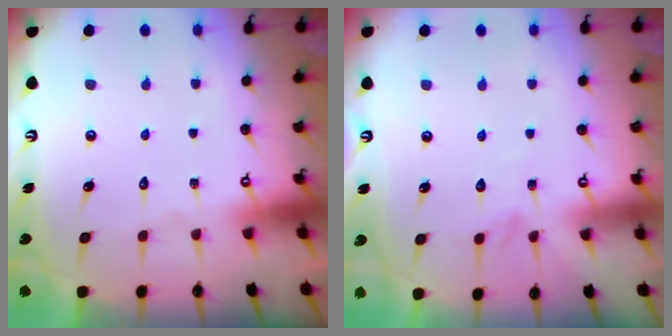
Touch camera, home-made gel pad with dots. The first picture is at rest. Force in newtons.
{"total": 2.9, "press": 2.9, "slide": 0.3}